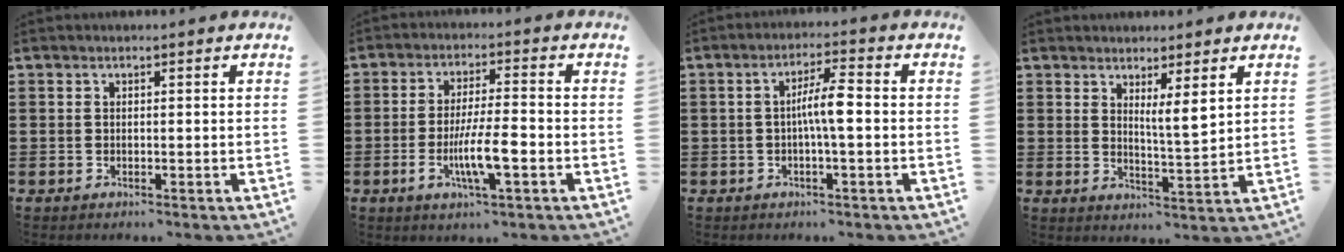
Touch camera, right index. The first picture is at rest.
{"total": 7.7, "force": [-2.4, 1.3, 7.1], "torque": [-0.144, -0.014, -0.048]}
{"total": 5.0, "force": [-0.4, 0.7, 4.9], "torque": [-0.089, 0.005, -0.011]}
{"total": 4.1, "force": [2.5, 0.1, 3.3], "torque": [-0.055, -0.014, 0.040]}